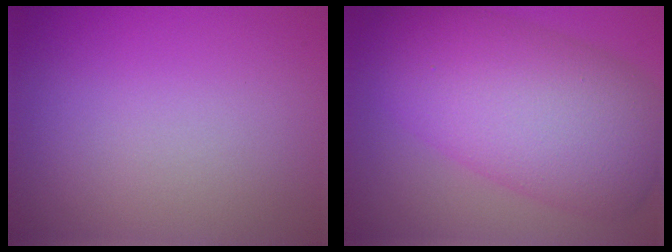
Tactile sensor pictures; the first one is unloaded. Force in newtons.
{"total": 11.0, "press": 11.0, "slide": 0.4}